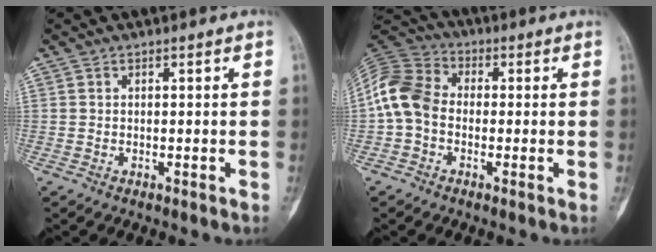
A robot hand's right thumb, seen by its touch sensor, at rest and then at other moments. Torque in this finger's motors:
{"motor_torque": [-0.32, 0.88, 0.93, -0.10, 0.18]}